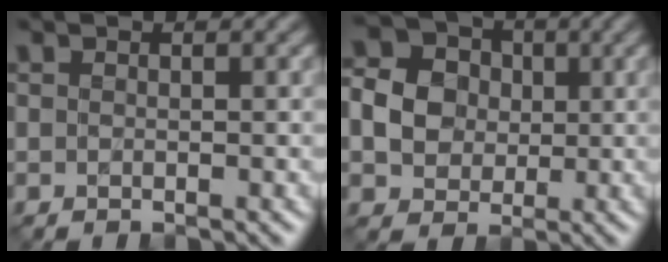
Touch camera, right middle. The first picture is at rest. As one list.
[{"total": 5.6, "force": [0.2, 4.9, 2.7], "torque": [-0.060, 0.008, -0.001]}]